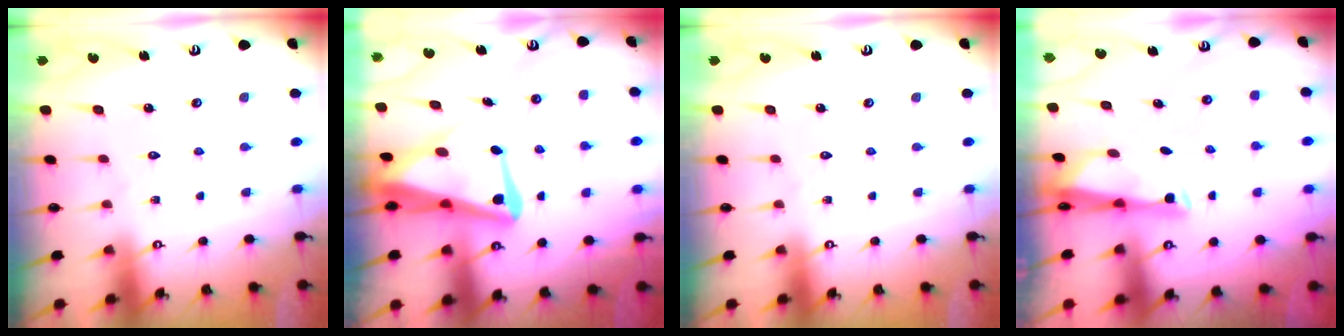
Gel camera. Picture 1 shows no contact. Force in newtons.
{"total": 9.8, "press": 9.8, "slide": 1.1}
{"total": 0.0}
{"total": 3.1, "press": 3.0, "slide": 0.8}